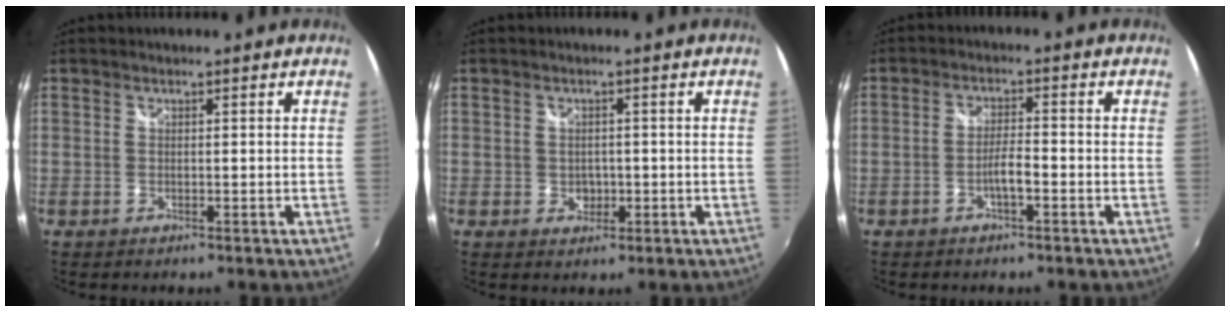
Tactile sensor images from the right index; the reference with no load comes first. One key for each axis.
{"total": 2.8, "fx": -0.5, "fy": 2.4, "fz": 1.4, "tx": -0.023, "ty": -0.001, "tz": -0.005}
{"total": 3.2, "fx": -1.6, "fy": 0.5, "fz": 2.7, "tx": -0.056, "ty": 0.004, "tz": -0.030}